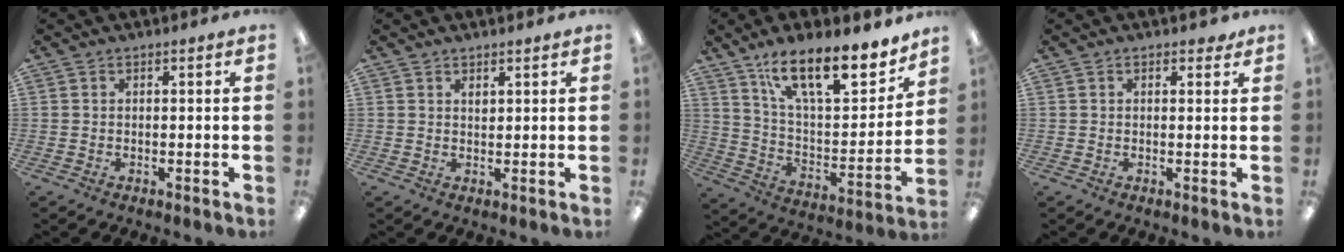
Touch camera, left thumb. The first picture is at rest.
{"total": 1.6, "force": [1.3, 0.6, 0.8], "torque": [-0.009, -0.004, 0.021]}
{"total": 19.1, "force": [13.0, 7.1, 12.0], "torque": [-0.185, -0.083, 0.220]}
{"total": 1.5, "force": [0.9, 0.8, 0.9], "torque": [-0.002, -0.003, 0.011]}